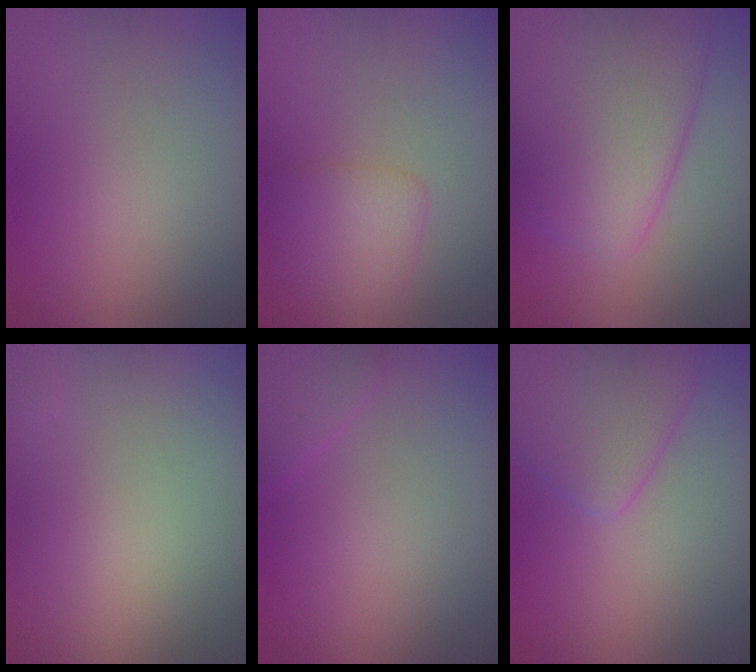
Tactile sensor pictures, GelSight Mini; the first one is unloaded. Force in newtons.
{"total": 2.5, "press": 2.5, "slide": 0.1}
{"total": 8.1, "press": 8.1, "slide": 0.3}
{"total": 0.0}
{"total": 1.5, "press": 1.5, "slide": 0.0}
{"total": 4.0, "press": 4.0, "slide": 0.2}